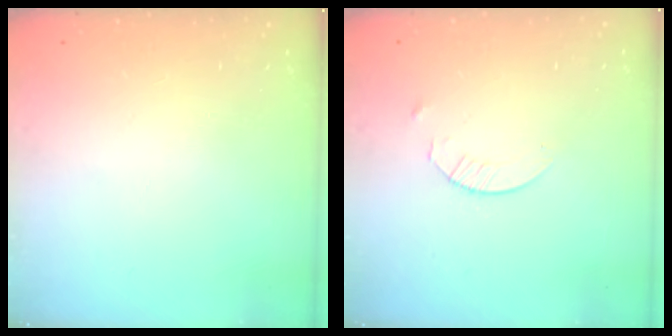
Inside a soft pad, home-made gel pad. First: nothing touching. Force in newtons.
{"total": 2.4, "press": 2.4, "slide": 0.3}